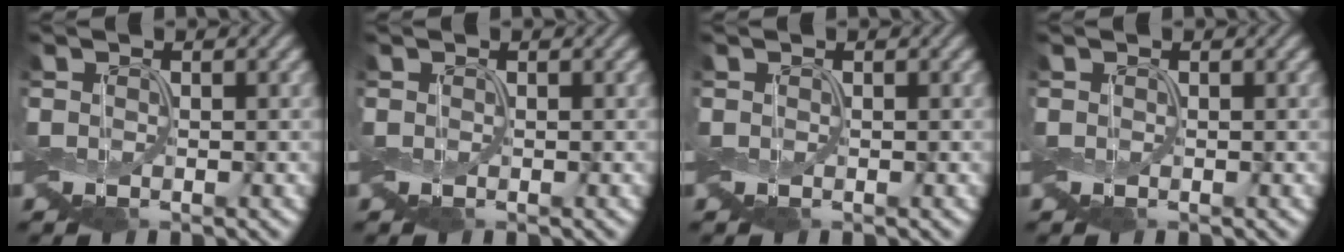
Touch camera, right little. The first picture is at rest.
{"total": 0.0}
{"total": 0.0}
{"total": 0.0}